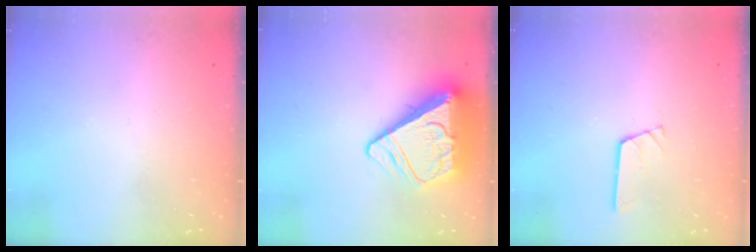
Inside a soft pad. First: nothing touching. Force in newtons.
{"total": 13.6, "press": 13.5, "slide": 1.5}
{"total": 2.7, "press": 2.7, "slide": 0.3}